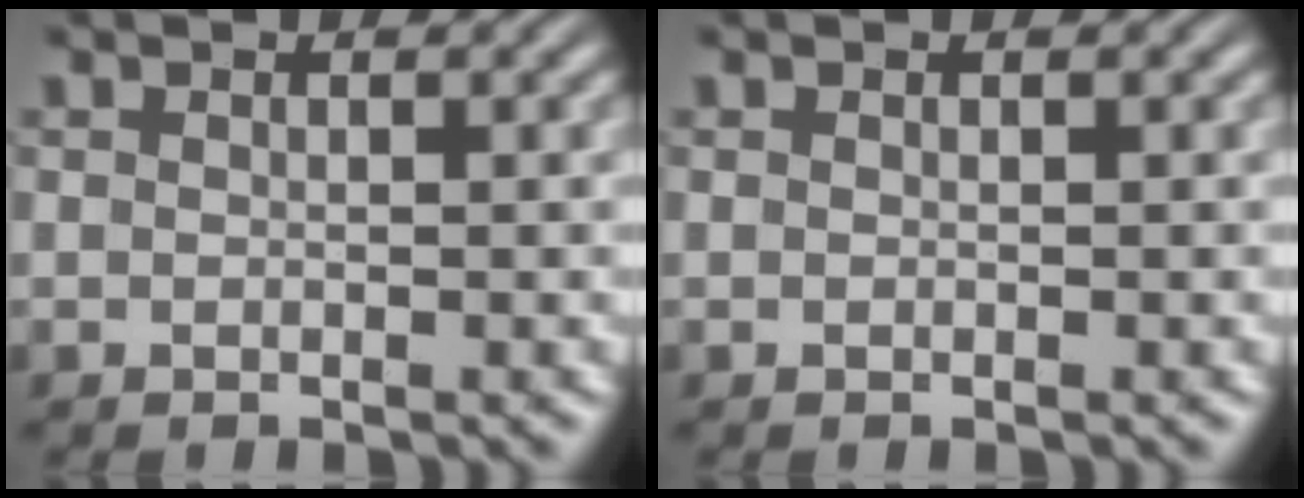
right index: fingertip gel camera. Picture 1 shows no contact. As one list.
[{"total": 0.0}]